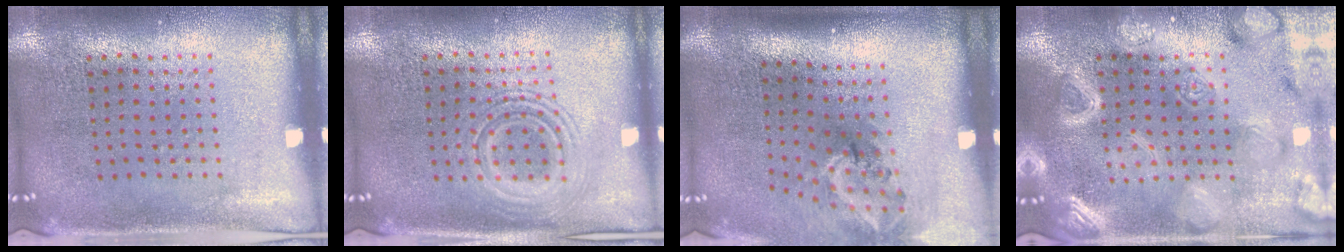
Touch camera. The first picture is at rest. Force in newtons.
{"total": 1.9, "press": 1.9, "slide": 0.3}
{"total": 1.9, "press": 1.3, "slide": 1.5}
{"total": 5.5, "press": 5.5, "slide": 0.7}